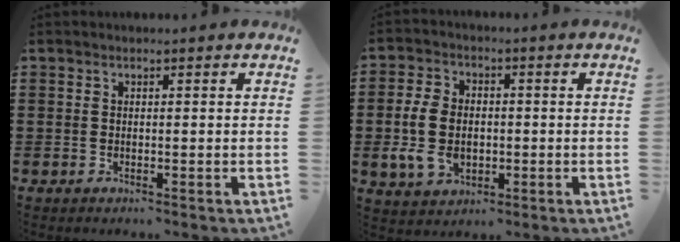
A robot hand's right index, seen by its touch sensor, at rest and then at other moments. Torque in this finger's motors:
{"motor_torque": [2.14, 0.00, 0.78, 0.20]}